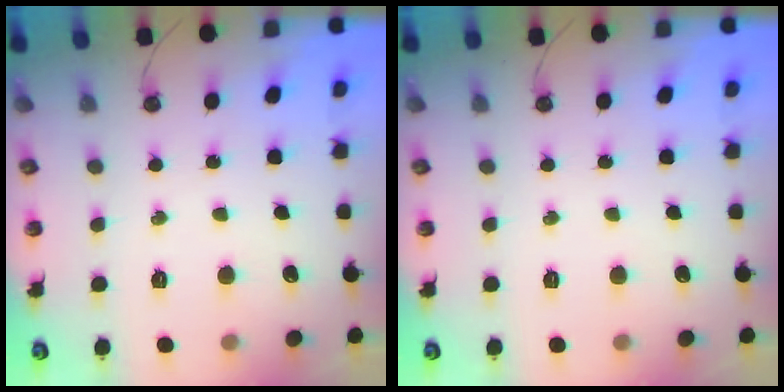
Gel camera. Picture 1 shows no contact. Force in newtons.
{"total": 0.0}